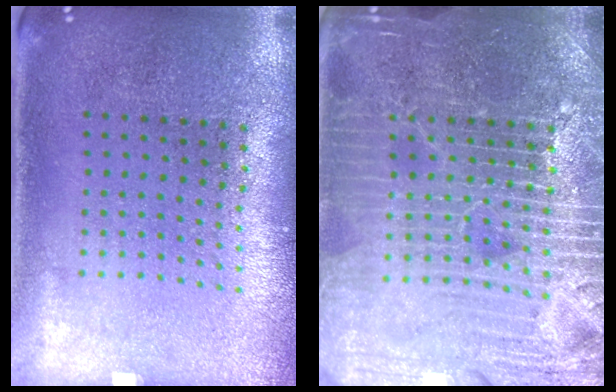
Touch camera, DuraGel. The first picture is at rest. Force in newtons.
{"total": 7.2, "press": 7.1, "slide": 1.0}